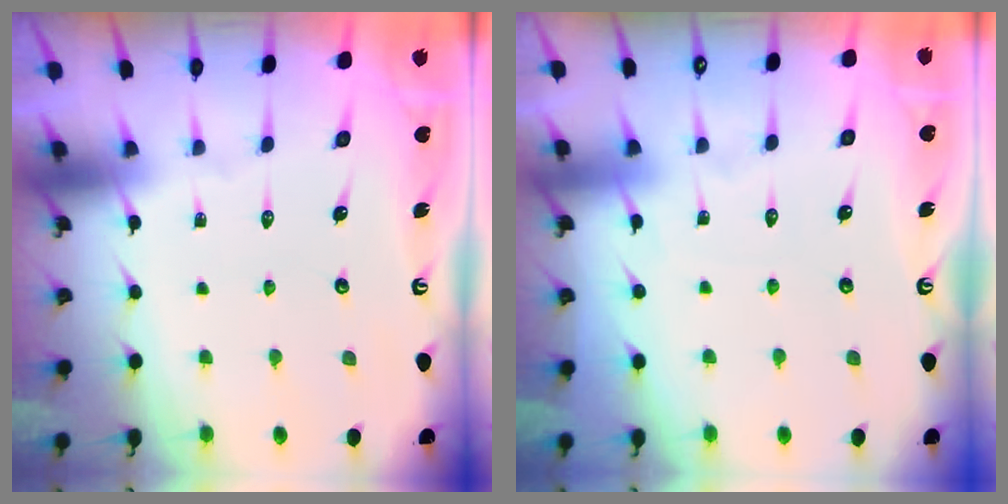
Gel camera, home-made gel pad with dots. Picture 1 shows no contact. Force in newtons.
{"total": 3.0, "press": 2.9, "slide": 0.4}